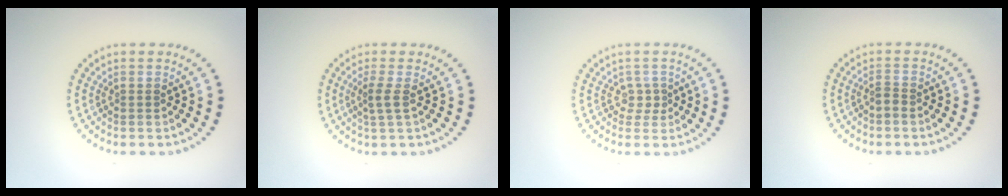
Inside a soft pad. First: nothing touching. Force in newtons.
{"total": 1.6, "press": 1.3, "slide": 1.0}
{"total": 1.4, "press": 1.0, "slide": 1.0}
{"total": 1.0, "press": 0.8, "slide": 0.6}